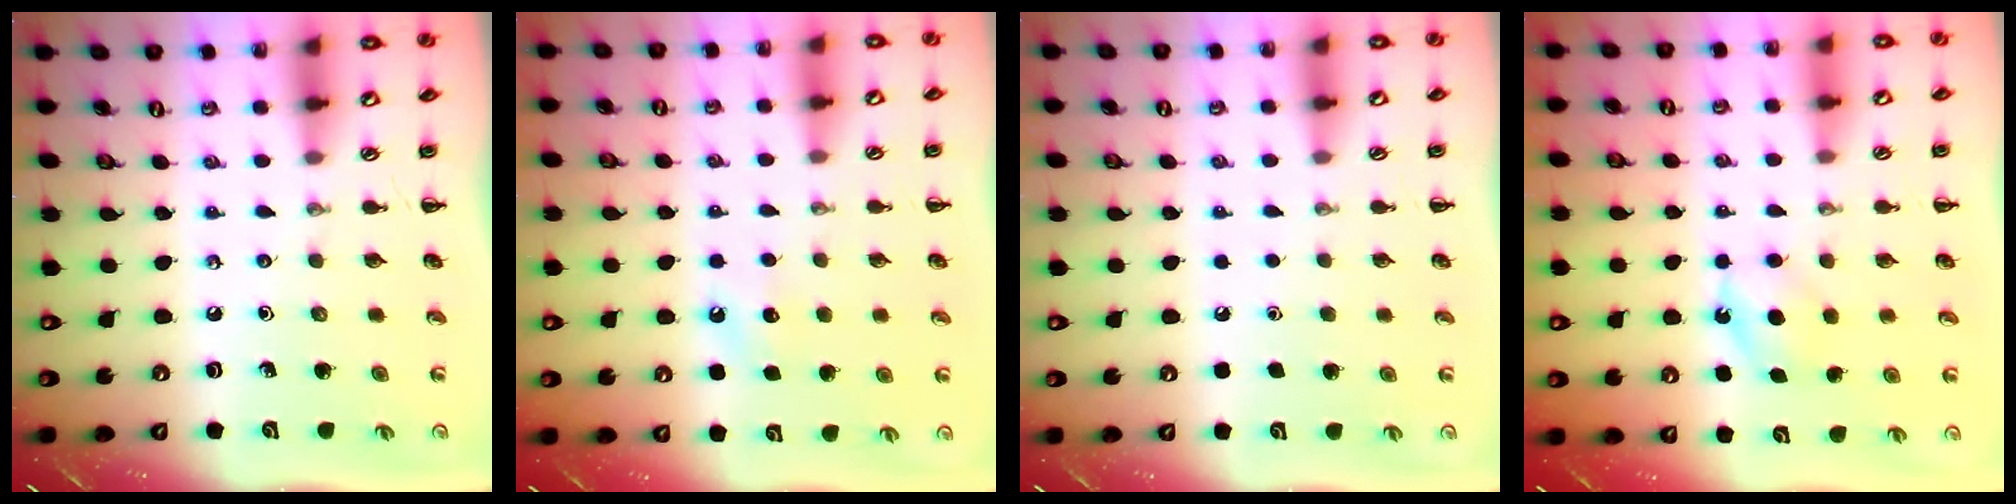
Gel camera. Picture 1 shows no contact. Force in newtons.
{"total": 6.2, "press": 6.0, "slide": 1.8}
{"total": 1.7, "press": 1.7, "slide": 0.1}
{"total": 5.5, "press": 5.3, "slide": 1.7}